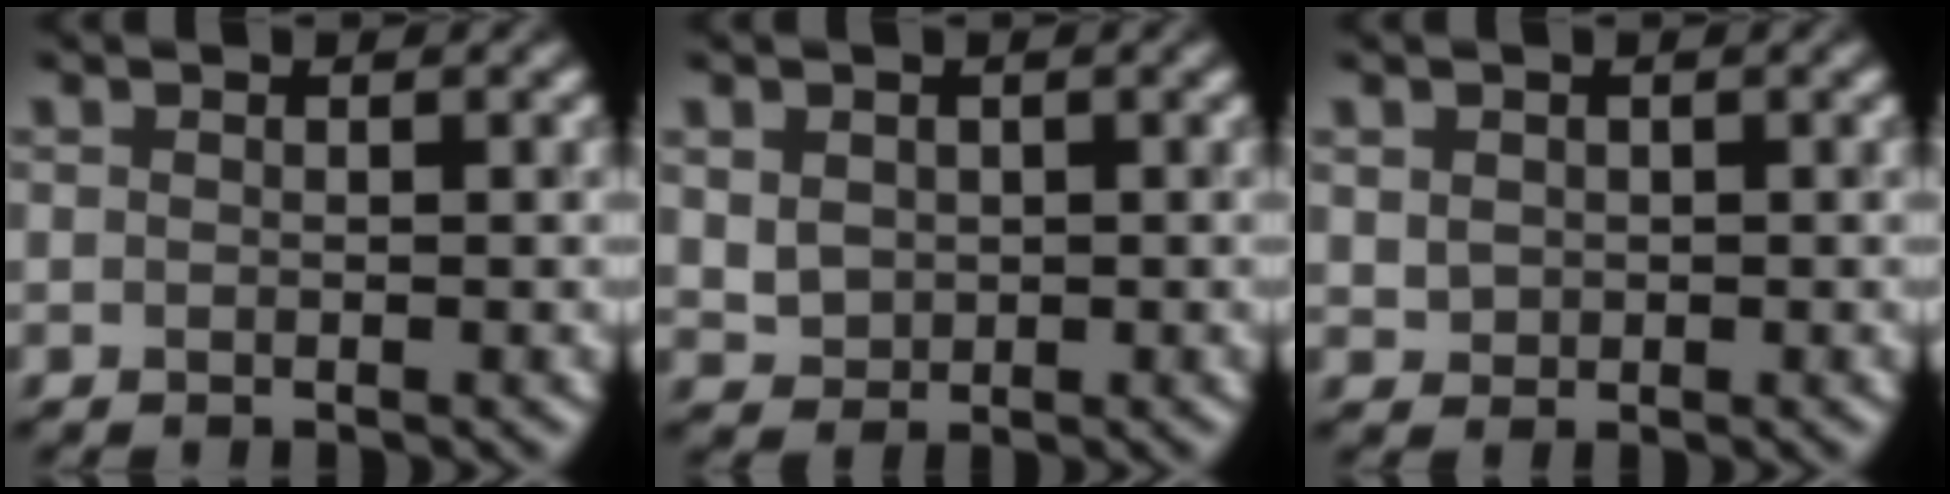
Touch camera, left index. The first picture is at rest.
{"total": 2.8, "force": [0.8, 2.4, 1.3], "torque": [-0.032, 0.011, 0.016]}
{"total": 1.3, "force": [0.3, 1.2, 0.4], "torque": [-0.007, -0.003, 0.009]}